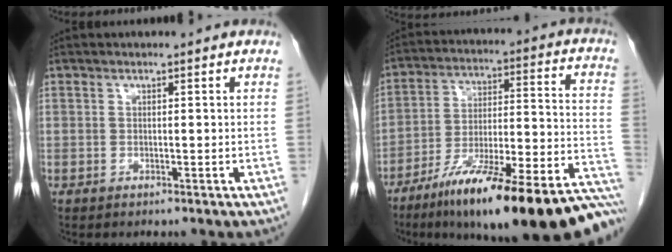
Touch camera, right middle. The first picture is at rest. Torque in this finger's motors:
{"motor_torque": [1.07, -1.07, 0.44, 0.21]}